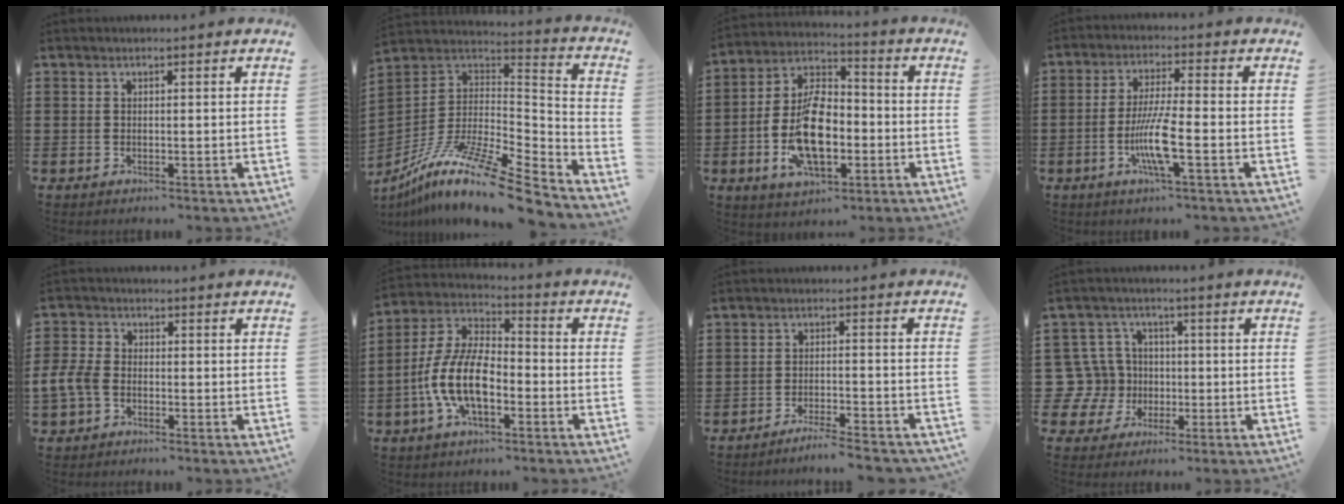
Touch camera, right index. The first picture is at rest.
{"total": 14.0, "force": [-9.9, 2.5, 9.6], "torque": [-0.184, 0.011, -0.186]}
{"total": 12.4, "force": [-3.2, 6.7, 10.0], "torque": [-0.212, 0.001, -0.061]}
{"total": 7.9, "force": [-2.5, 1.1, 7.4], "torque": [-0.156, -0.014, -0.053]}
{"total": 4.4, "force": [-2.0, 2.9, 2.6], "torque": [-0.077, -0.002, -0.045]}
{"total": 10.9, "force": [-4.0, 5.0, 8.9], "torque": [-0.219, -0.004, -0.083]}
{"total": 3.7, "force": [-3.6, -0.3, 0.9], "torque": [-0.018, -0.003, -0.074]}
{"total": 9.0, "force": [-0.6, 8.6, 2.6], "torque": [-0.122, 0.010, -0.010]}